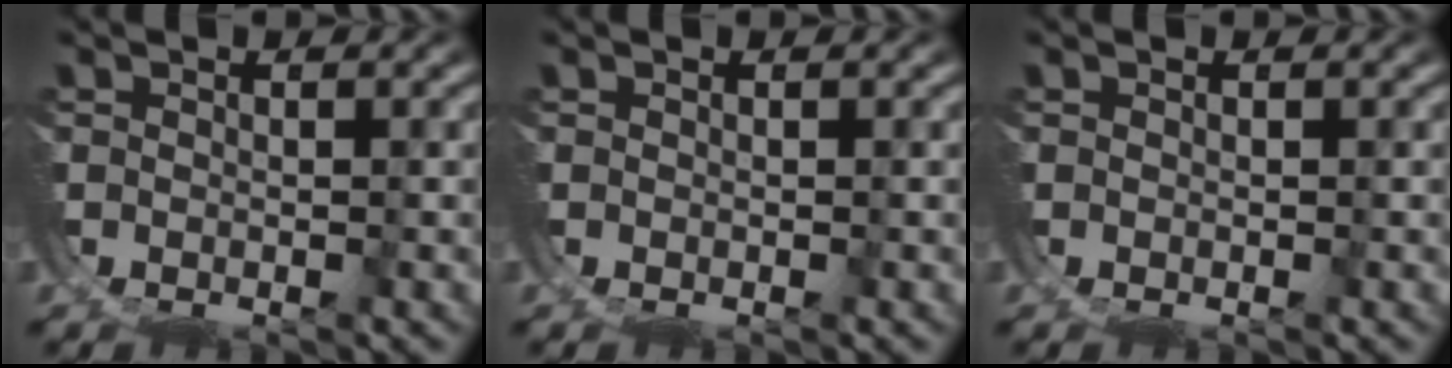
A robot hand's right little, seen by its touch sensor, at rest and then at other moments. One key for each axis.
{"total": 0.0}
{"total": 0.0}